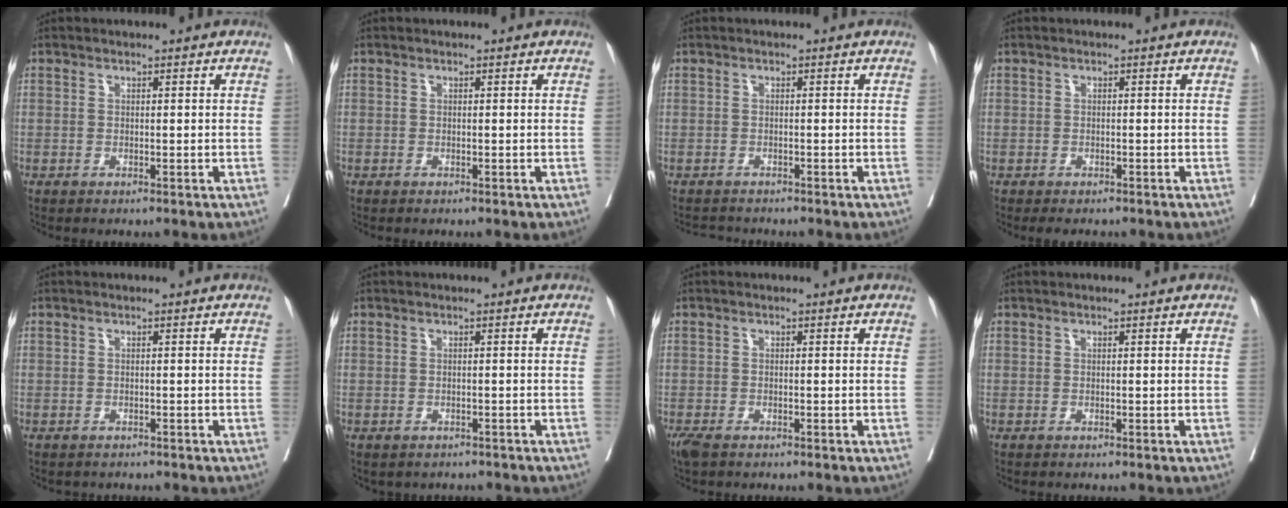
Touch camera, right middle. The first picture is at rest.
{"total": 0.0}
{"total": 1.8, "force": [-1.7, 0.5, -0.3], "torque": [0.005, -0.007, -0.030]}
{"total": 2.7, "force": [-2.2, 1.4, 0.6], "torque": [-0.006, -0.001, -0.030]}
{"total": 1.4, "force": [-1.2, 0.6, 0.1], "torque": [-0.010, -0.001, -0.018]}
{"total": 2.4, "force": [-2.0, 1.2, 0.3], "torque": [-0.004, 0.002, -0.026]}
{"total": 3.1, "force": [-2.2, 1.2, 1.8], "torque": [-0.042, -0.012, -0.039]}
{"total": 0.0}